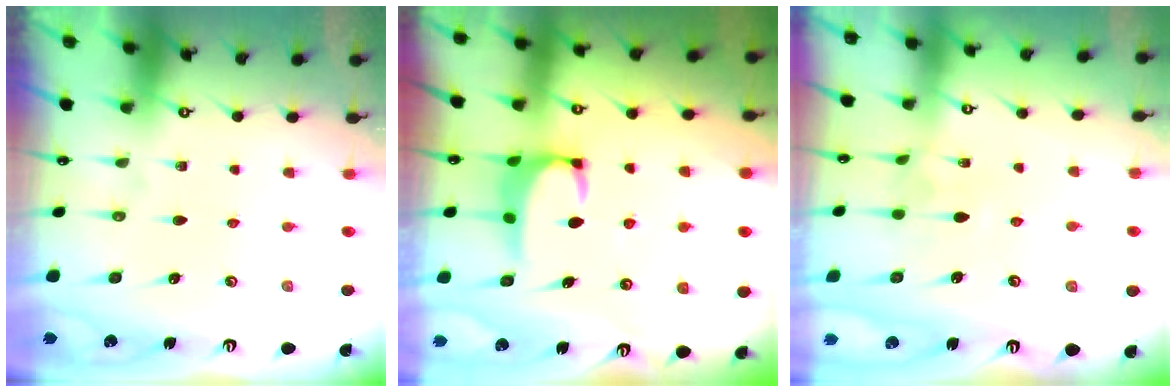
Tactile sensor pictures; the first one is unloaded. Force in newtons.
{"total": 2.0, "press": 2.0, "slide": 0.3}
{"total": 3.3, "press": 3.3, "slide": 0.2}